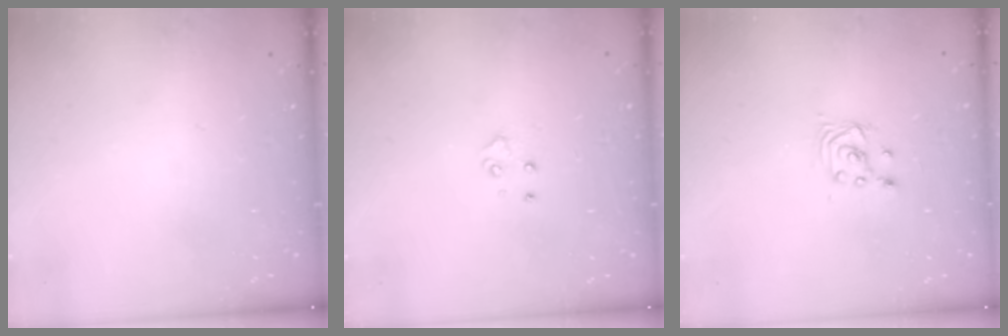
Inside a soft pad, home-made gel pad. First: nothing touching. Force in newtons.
{"total": 4.2, "press": 4.2, "slide": 0.4}
{"total": 2.5, "press": 2.5, "slide": 0.2}